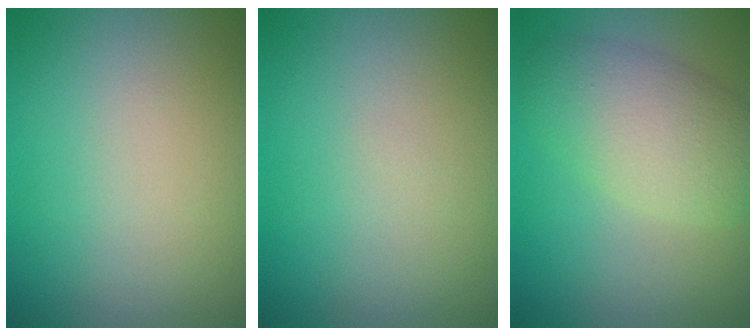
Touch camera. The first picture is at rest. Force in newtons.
{"total": 0.0}
{"total": 5.3, "press": 5.3, "slide": 0.1}